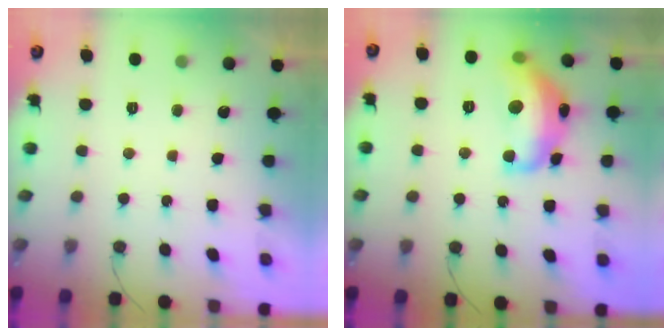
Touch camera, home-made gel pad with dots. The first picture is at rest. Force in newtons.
{"total": 17.0, "press": 16.9, "slide": 1.0}